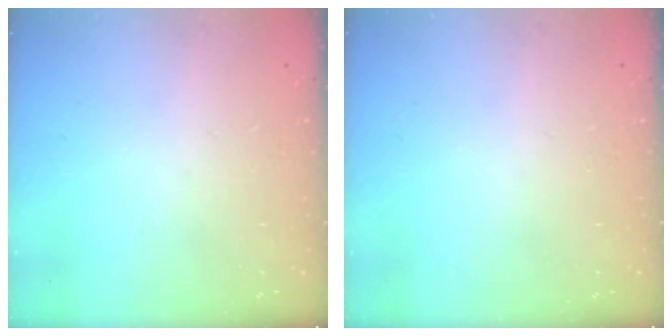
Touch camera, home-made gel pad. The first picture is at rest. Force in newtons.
{"total": 0.0}